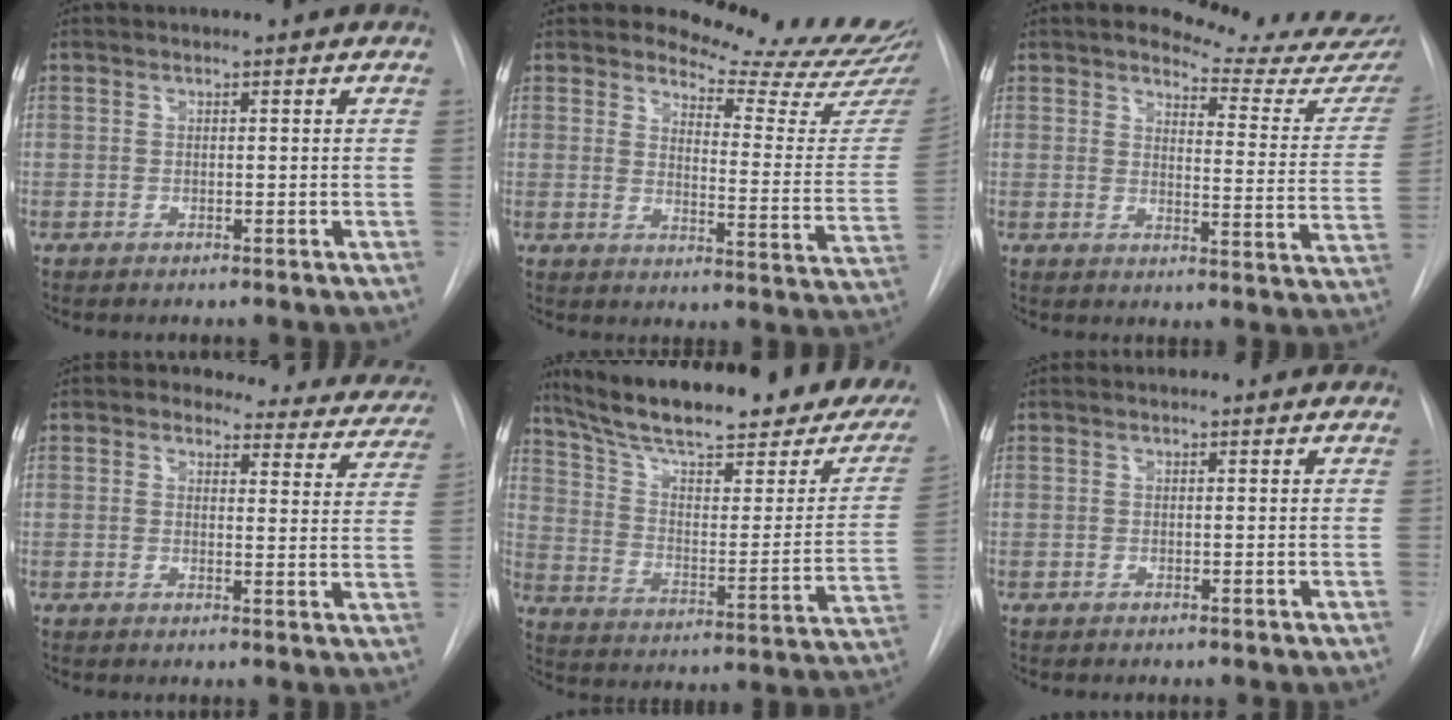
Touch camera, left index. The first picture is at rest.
{"total": 14.9, "force": [14.6, -0.5, 3.0], "torque": [-0.041, -0.130, 0.167]}
{"total": 15.0, "force": [14.1, 2.1, 4.4], "torque": [-0.044, -0.089, 0.146]}
{"total": 14.4, "force": [13.0, 5.3, 3.0], "torque": [0.004, -0.032, 0.115]}
{"total": 29.9, "force": [23.2, 6.1, 17.8], "torque": [-0.270, -0.030, 0.313]}
{"total": 0.0}